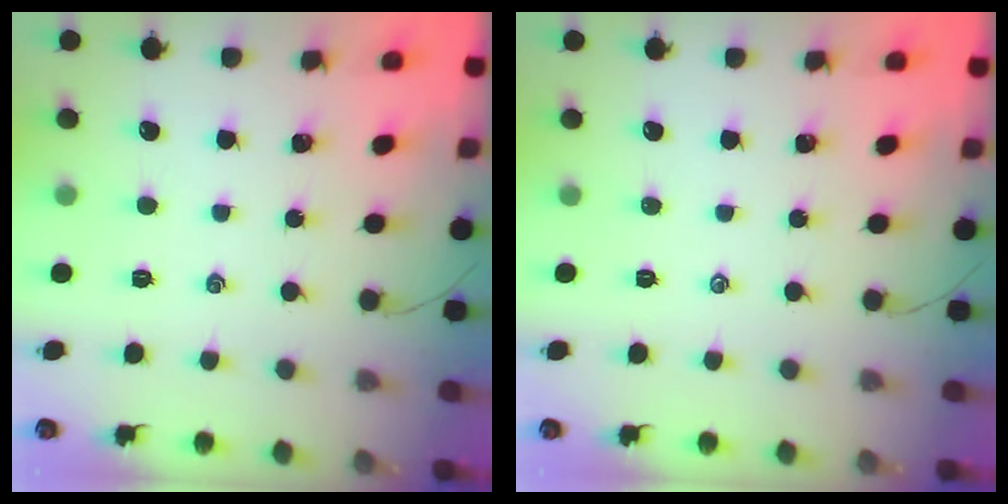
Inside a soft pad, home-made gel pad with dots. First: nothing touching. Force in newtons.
{"total": 0.0}